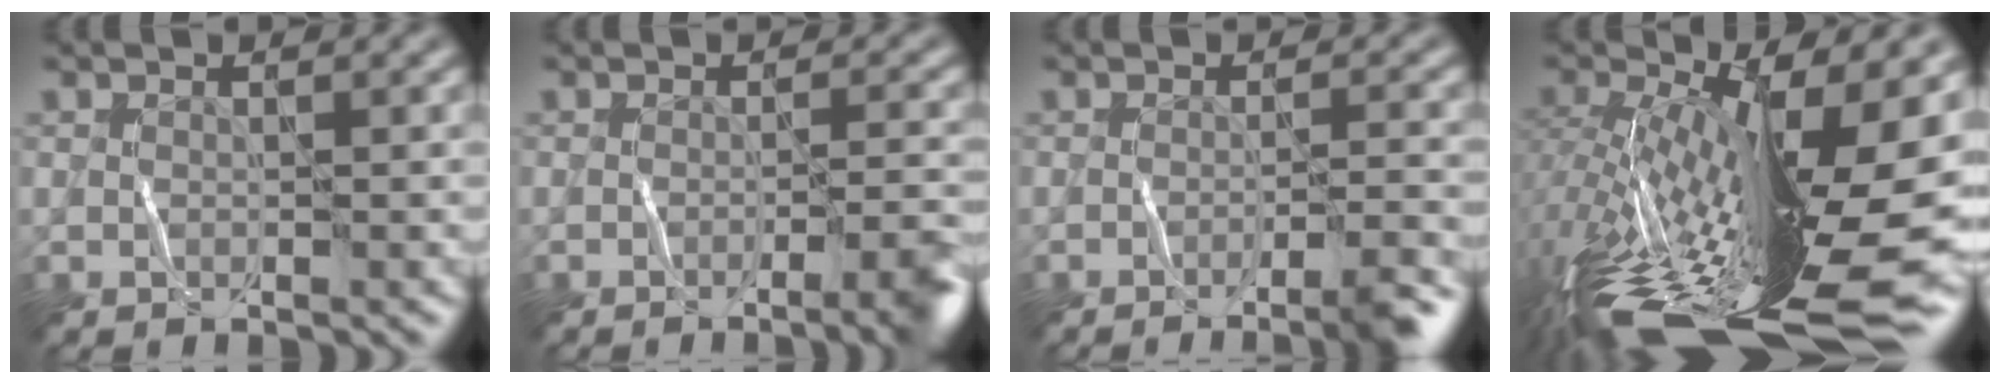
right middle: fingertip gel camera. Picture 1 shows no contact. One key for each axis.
{"total": 4.2, "fx": -1.9, "fy": 0.9, "fz": 3.7, "tx": -0.037, "ty": -0.001, "tz": -0.030}
{"total": 4.5, "fx": -2.6, "fy": 0.7, "fz": 3.6, "tx": -0.049, "ty": 0.000, "tz": -0.044}
{"total": 18.6, "fx": -4.1, "fy": 6.1, "fz": 17.1, "tx": -0.299, "ty": -0.015, "tz": -0.070}